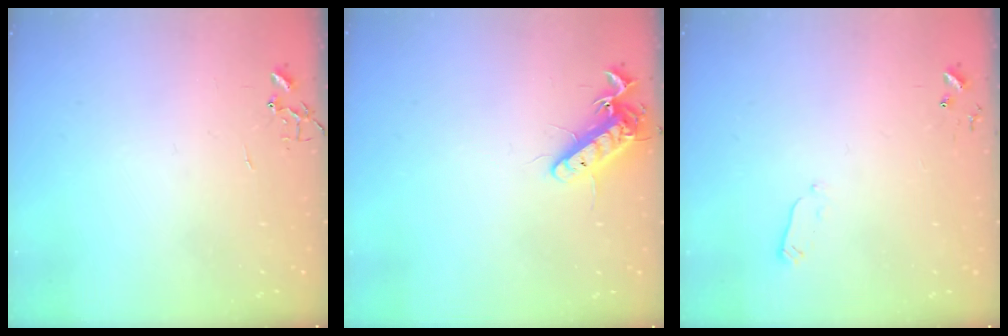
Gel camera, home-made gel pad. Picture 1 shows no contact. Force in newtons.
{"total": 12.9, "press": 12.6, "slide": 2.5}
{"total": 3.5, "press": 3.4, "slide": 0.9}